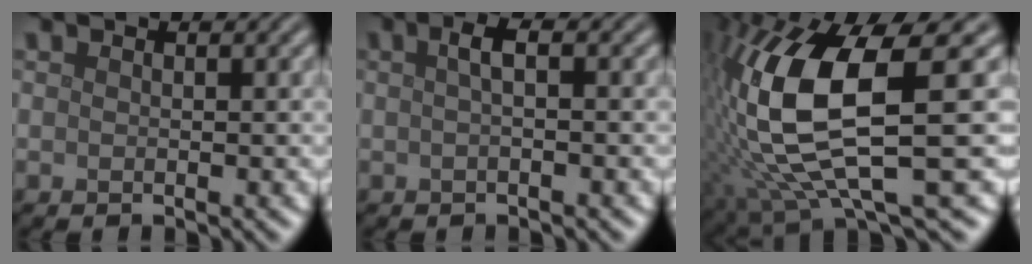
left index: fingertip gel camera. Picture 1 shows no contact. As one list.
[{"total": 1.8, "force": [0.3, 0.5, 1.7], "torque": [-0.030, 0.009, 0.002]}, {"total": 13.2, "force": [1.3, 4.0, 12.5], "torque": [-0.258, -0.012, 0.031]}]